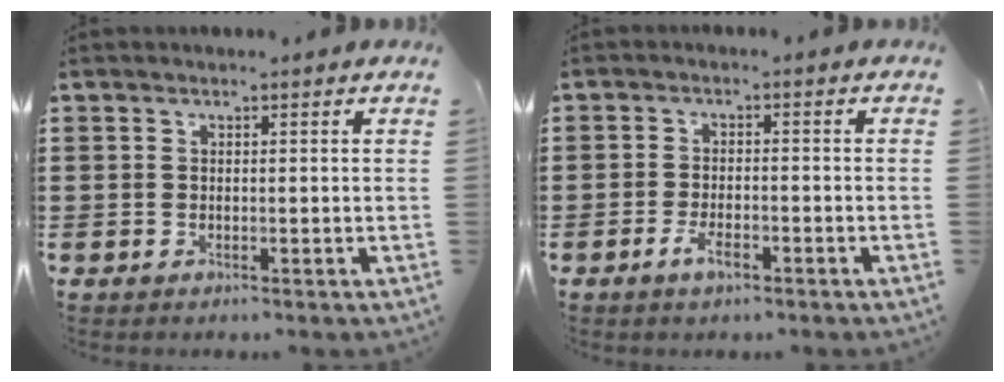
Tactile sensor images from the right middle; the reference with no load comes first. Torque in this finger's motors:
{"motor_torque": [1.02, -0.28, 0.07, 0.04]}